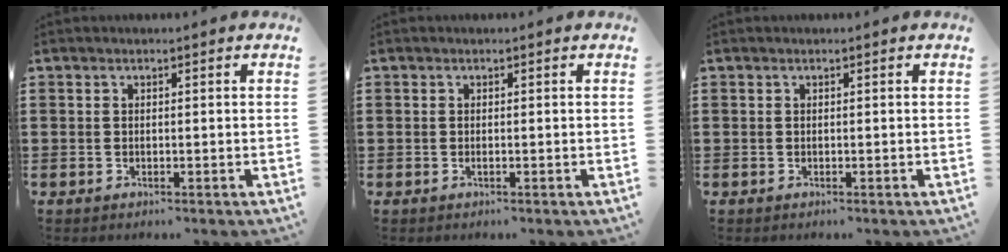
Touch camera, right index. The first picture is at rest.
{"total": 0.0}
{"total": 0.0}